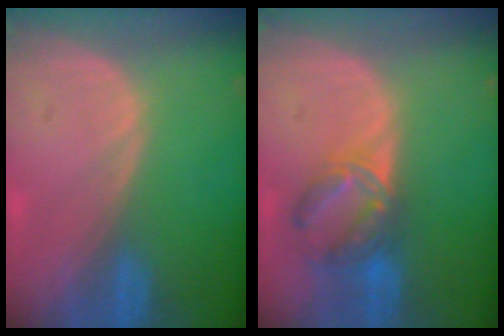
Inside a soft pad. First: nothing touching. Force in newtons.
{"total": 6.8, "press": 6.0, "slide": 3.2}